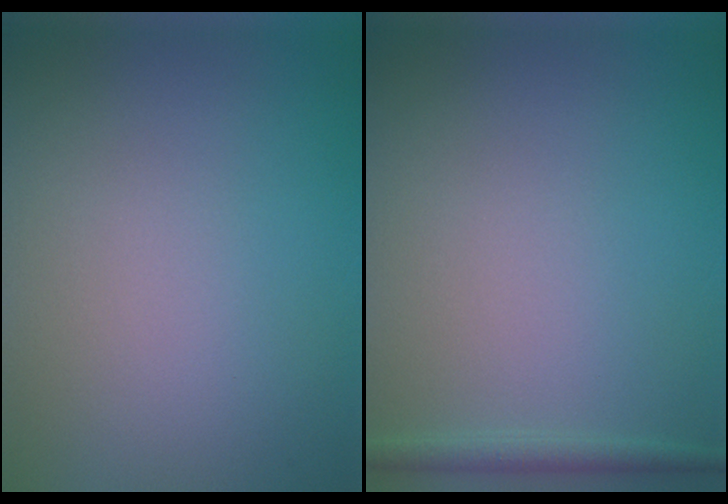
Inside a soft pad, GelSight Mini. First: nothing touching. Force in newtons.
{"total": 1.4, "press": 1.4, "slide": 0.1}